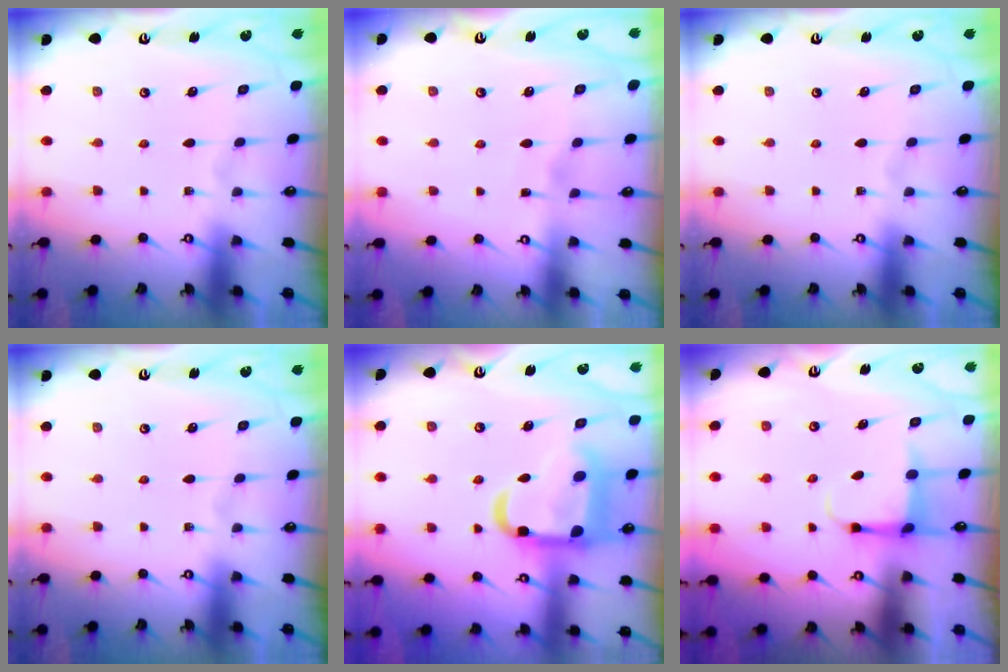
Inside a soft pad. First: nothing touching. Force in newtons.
{"total": 2.2, "press": 2.1, "slide": 0.3}
{"total": 0.0}
{"total": 0.0}
{"total": 17.3, "press": 17.2, "slide": 1.9}
{"total": 3.8, "press": 3.6, "slide": 1.2}